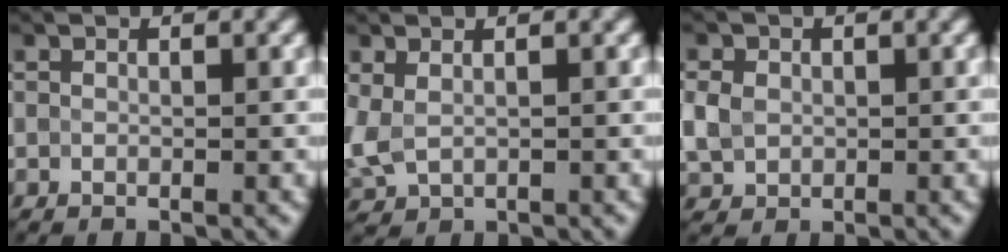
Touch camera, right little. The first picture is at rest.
{"total": 2.7, "force": [-0.1, 1.9, 1.9], "torque": [-0.059, -0.007, 0.003]}
{"total": 2.7, "force": [0.1, 2.3, 1.3], "torque": [-0.036, 0.002, 0.001]}